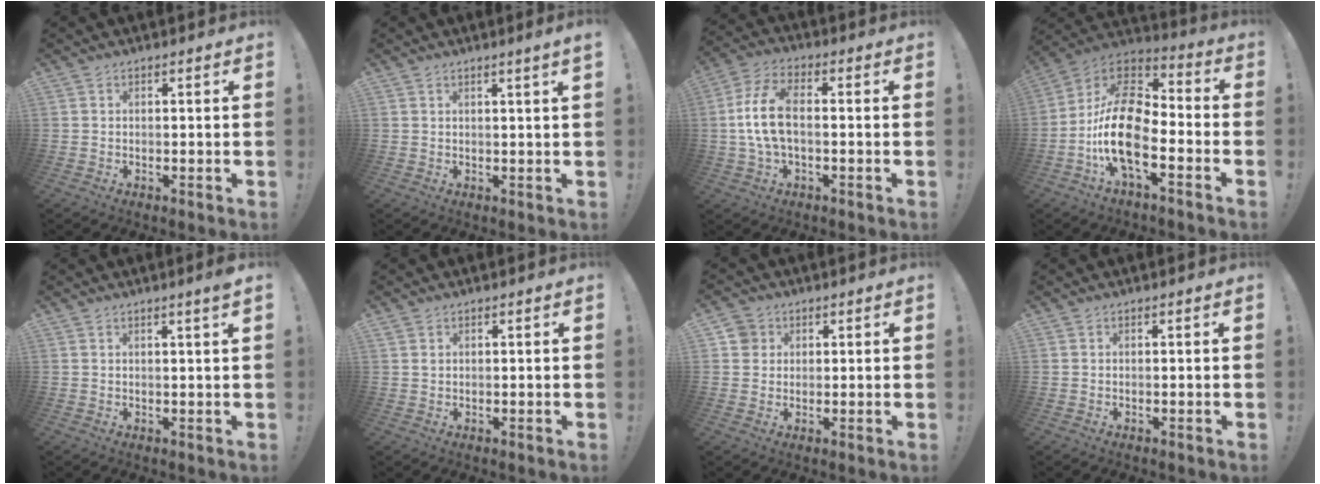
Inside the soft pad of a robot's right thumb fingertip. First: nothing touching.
{"total": 2.0, "force": [1.1, -0.6, 1.5], "torque": [-0.027, -0.003, 0.018]}
{"total": 11.1, "force": [-0.3, 5.6, 9.6], "torque": [-0.209, 0.009, -0.002]}
{"total": 19.2, "force": [-6.0, 9.7, 15.4], "torque": [-0.316, 0.031, -0.097]}
{"total": 2.2, "force": [1.3, -0.4, 1.7], "torque": [-0.027, -0.008, 0.019]}
{"total": 0.8, "force": [0.5, 0.6, 0.3], "torque": [-0.001, -0.002, 0.008]}
{"total": 3.7, "force": [1.4, 3.3, 0.8], "torque": [-0.008, 0.001, 0.025]}
{"total": 0.0}